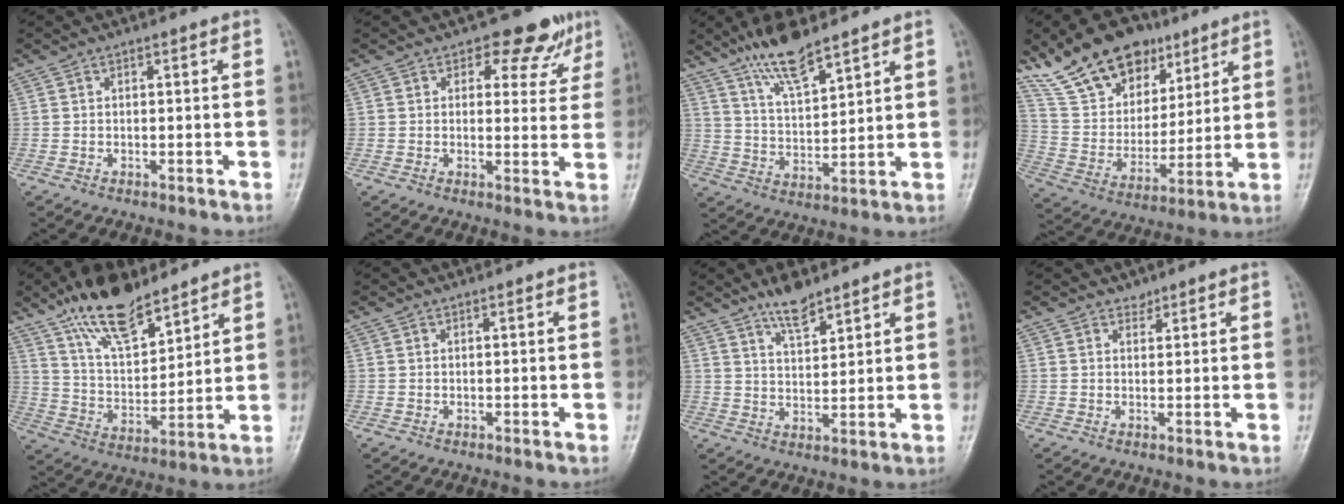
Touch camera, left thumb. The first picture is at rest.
{"total": 6.9, "force": [4.5, 4.3, 2.9], "torque": [0.000, -0.022, 0.046]}
{"total": 10.4, "force": [7.8, 2.5, 6.3], "torque": [-0.107, -0.048, 0.154]}
{"total": 18.7, "force": [12.6, 10.7, 8.7], "torque": [-0.110, -0.041, 0.234]}
{"total": 15.5, "force": [11.0, 6.0, 9.0], "torque": [-0.131, -0.054, 0.208]}
{"total": 0.0}
{"total": 6.1, "force": [4.8, 1.8, 3.3], "torque": [-0.045, -0.033, 0.087]}
{"total": 1.3, "force": [1.1, 0.7, 0.0], "torque": [0.011, -0.009, 0.014]}